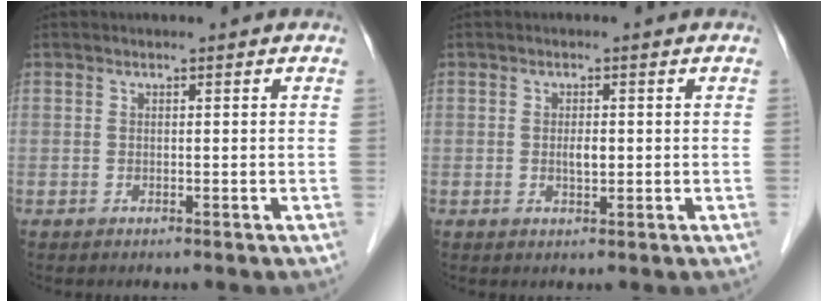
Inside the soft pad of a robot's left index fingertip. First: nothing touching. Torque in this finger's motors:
{"motor_torque": [0.05, 0.03, 0.02, 0.03]}